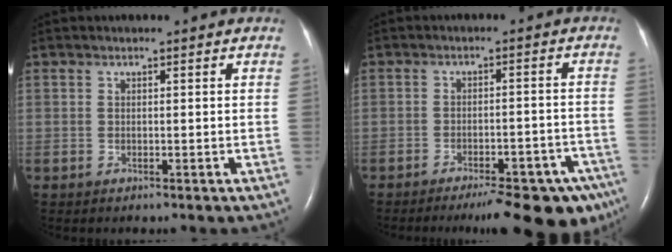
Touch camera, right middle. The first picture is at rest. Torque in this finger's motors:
{"motor_torque": [1.20, -0.94, 0.36, 0.10]}